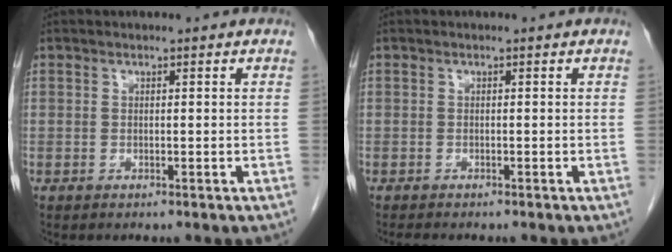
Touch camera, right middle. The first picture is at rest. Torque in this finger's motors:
{"motor_torque": [0.04, 0.00, -0.01, 0.00]}